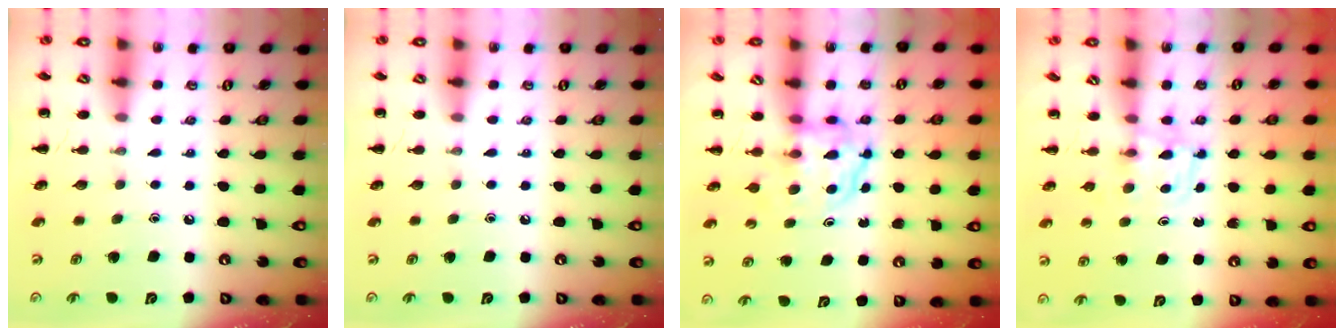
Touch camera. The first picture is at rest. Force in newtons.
{"total": 0.0}
{"total": 3.7, "press": 3.7, "slide": 0.2}
{"total": 2.9, "press": 2.6, "slide": 1.2}